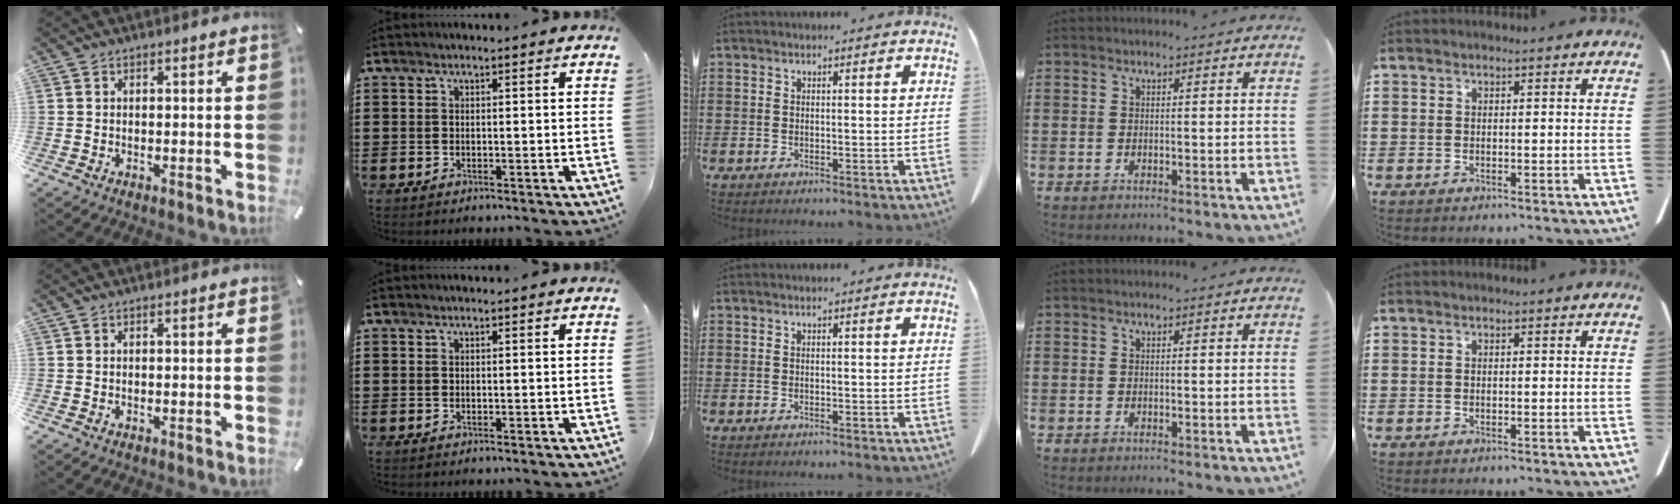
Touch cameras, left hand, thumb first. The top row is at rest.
{}